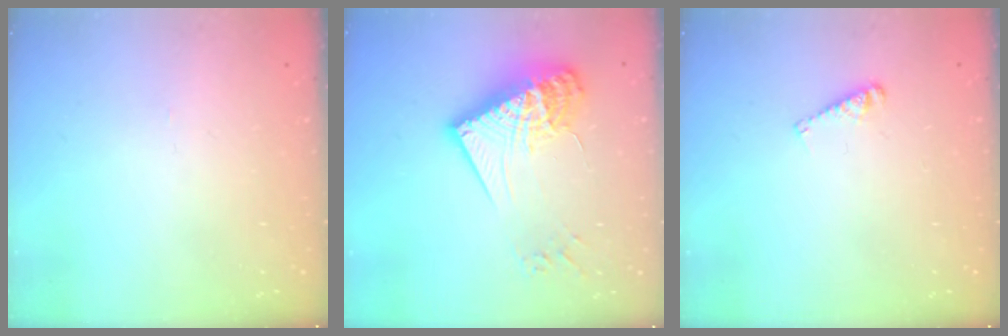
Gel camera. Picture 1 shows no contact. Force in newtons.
{"total": 18.7, "press": 18.6, "slide": 1.9}
{"total": 4.5, "press": 4.5, "slide": 0.2}